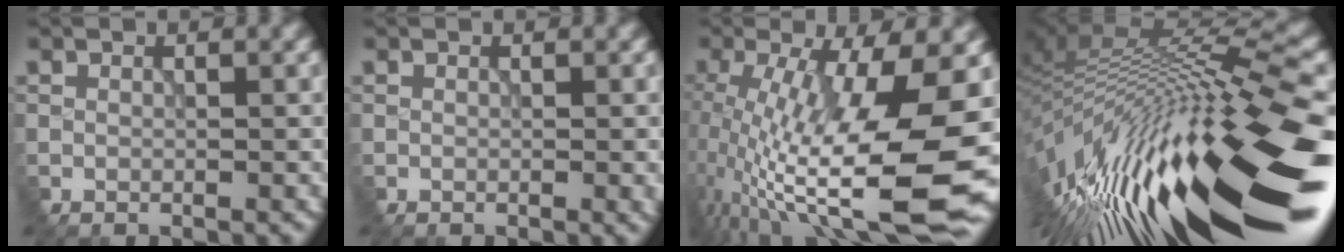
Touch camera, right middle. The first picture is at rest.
{"total": 1.1, "force": [-0.2, 0.3, 1.0], "torque": [-0.009, 0.003, 0.000]}
{"total": 15.1, "force": [-1.8, 4.6, 14.3], "torque": [-0.260, -0.008, -0.011]}
{"total": 16.4, "force": [-4.9, 4.3, 15.1], "torque": [-0.259, 0.006, -0.091]}